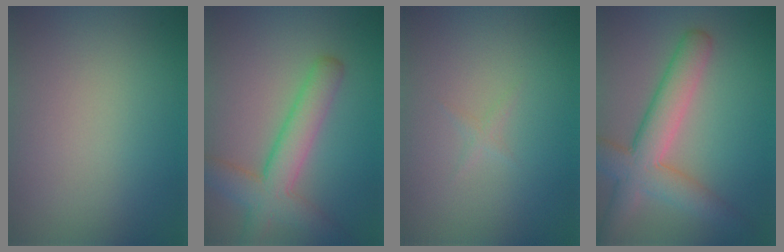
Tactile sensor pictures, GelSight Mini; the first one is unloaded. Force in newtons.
{"total": 5.0, "press": 5.0, "slide": 0.2}
{"total": 0.6, "press": 0.6, "slide": 0.0}
{"total": 6.1, "press": 6.1, "slide": 0.3}